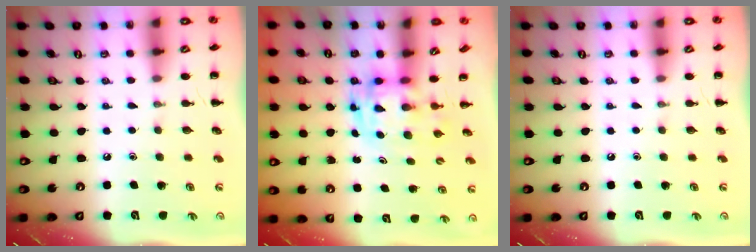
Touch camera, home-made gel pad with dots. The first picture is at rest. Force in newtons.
{"total": 3.0, "press": 2.9, "slide": 0.6}
{"total": 0.0}